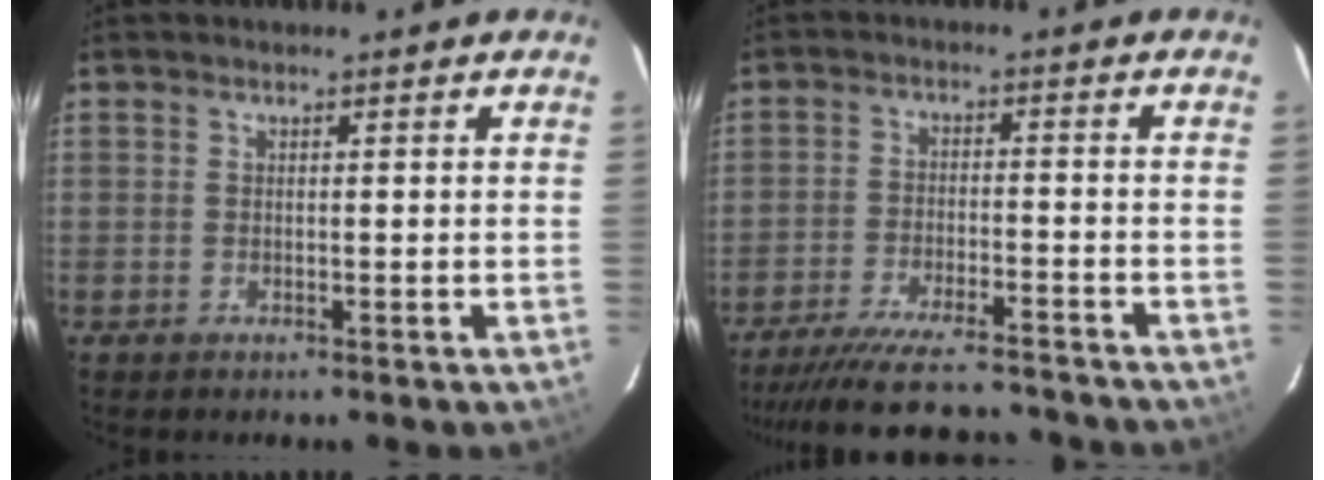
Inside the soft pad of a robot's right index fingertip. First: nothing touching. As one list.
[{"total": 17.2, "force": [-15.7, 2.6, 6.6], "torque": [-0.137, -0.018, -0.234]}]